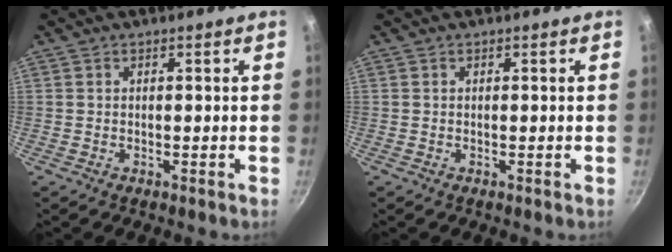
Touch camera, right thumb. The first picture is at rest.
{"total": 0.0}